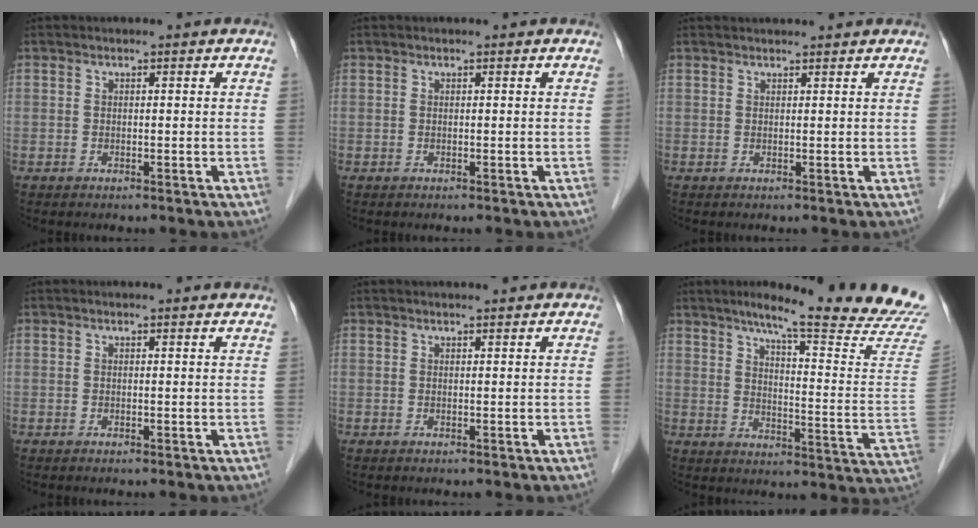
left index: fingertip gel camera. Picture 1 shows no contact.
{"total": 0.0}
{"total": 4.3, "force": [4.2, 0.1, 1.0], "torque": [-0.009, 0.027, 0.050]}
{"total": 1.3, "force": [1.3, 0.0, 0.2], "torque": [-0.017, 0.000, 0.011]}
{"total": 1.6, "force": [1.6, -0.1, 0.5], "torque": [-0.008, 0.009, 0.025]}
{"total": 22.3, "force": [18.9, -1.3, 11.8], "torque": [-0.164, -0.080, 0.236]}